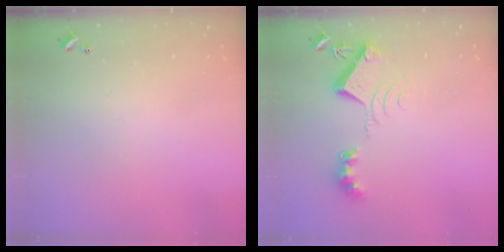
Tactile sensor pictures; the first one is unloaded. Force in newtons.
{"total": 8.7, "press": 8.7, "slide": 0.6}